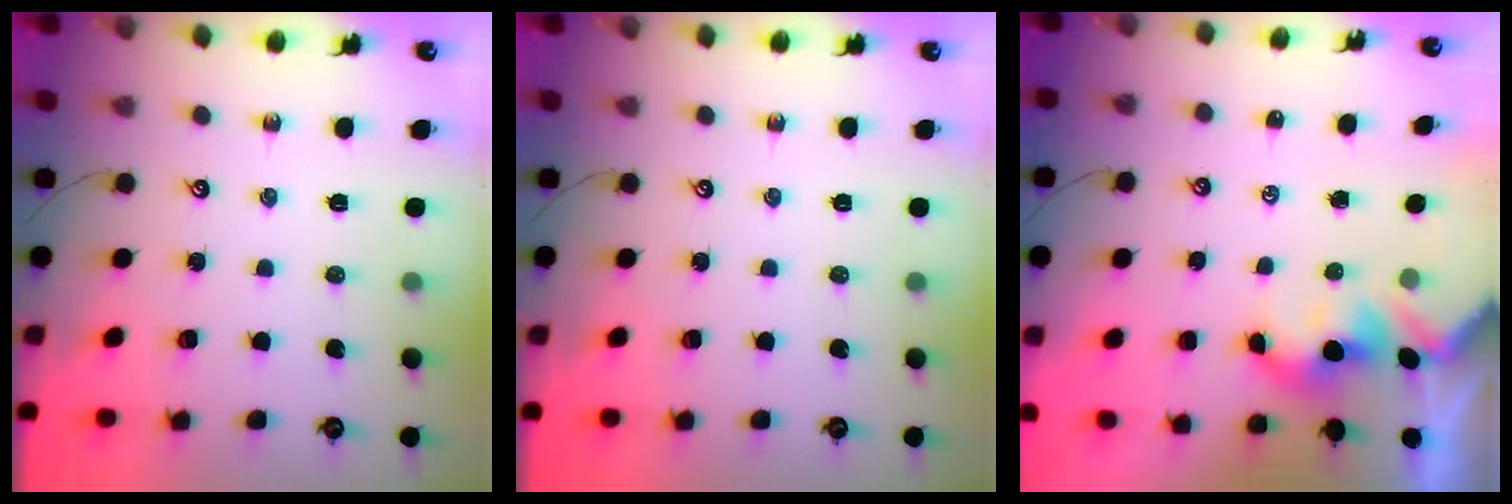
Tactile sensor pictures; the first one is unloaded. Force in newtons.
{"total": 0.0}
{"total": 1.7, "press": 1.7, "slide": 0.2}